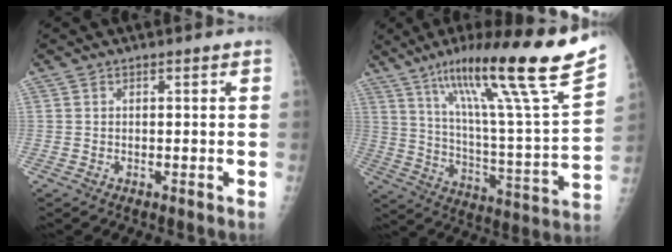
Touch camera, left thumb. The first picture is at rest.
{"total": 27.5, "force": [17.2, 1.7, 21.4], "torque": [-0.317, -0.054, 0.277]}